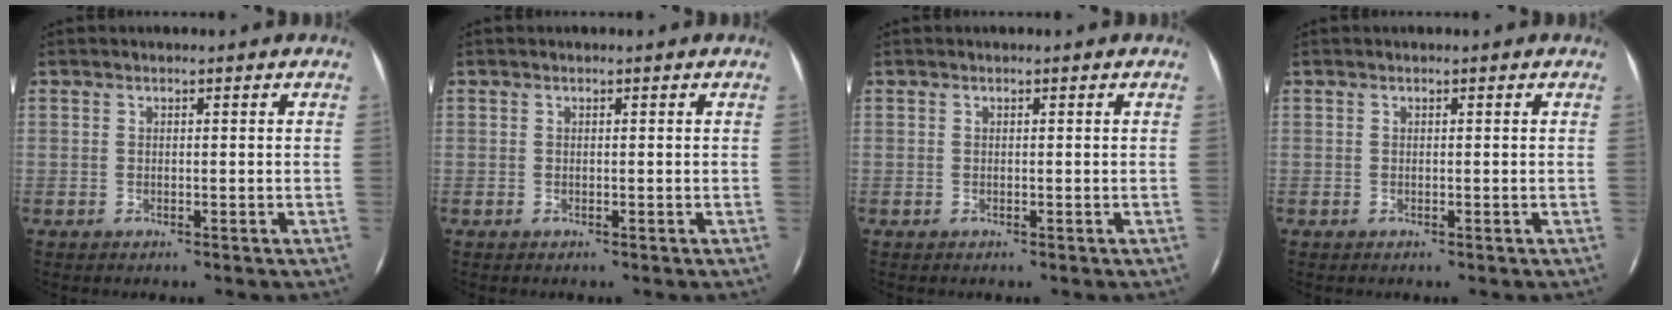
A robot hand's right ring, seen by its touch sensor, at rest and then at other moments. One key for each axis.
{"total": 0.0}
{"total": 0.0}
{"total": 0.0}